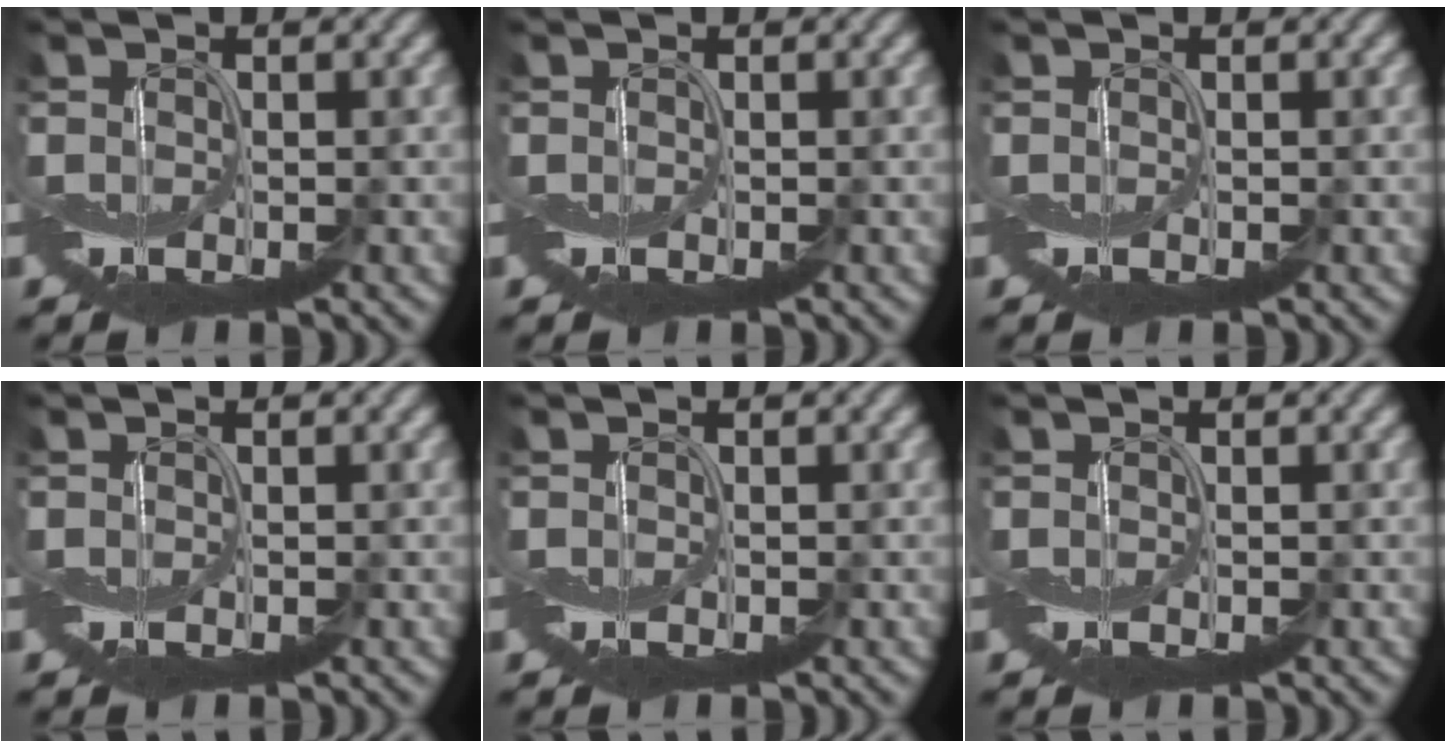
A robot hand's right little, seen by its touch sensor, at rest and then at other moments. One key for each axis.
{"total": 0.0}
{"total": 0.0}
{"total": 0.0}
{"total": 0.0}
{"total": 0.0}